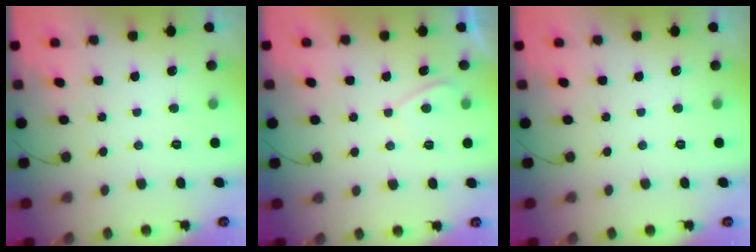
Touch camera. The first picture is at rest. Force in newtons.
{"total": 1.5, "press": 1.4, "slide": 0.6}
{"total": 0.0}